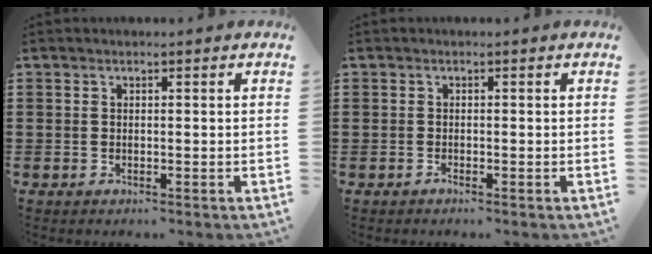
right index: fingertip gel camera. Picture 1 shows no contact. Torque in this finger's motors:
{"motor_torque": [-0.12, 1.87, -0.86, -0.21]}